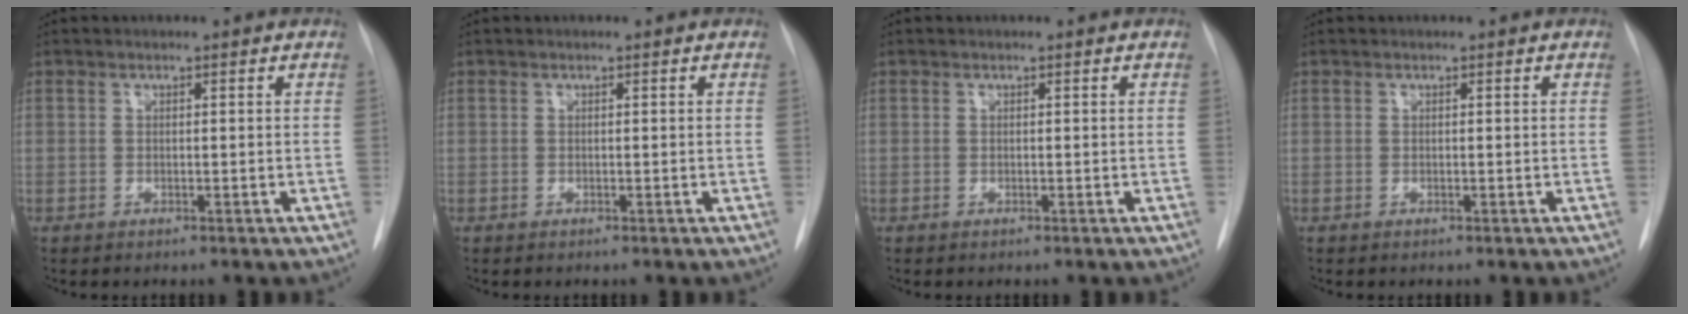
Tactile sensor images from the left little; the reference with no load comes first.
{"total": 0.0}
{"total": 0.0}
{"total": 0.0}